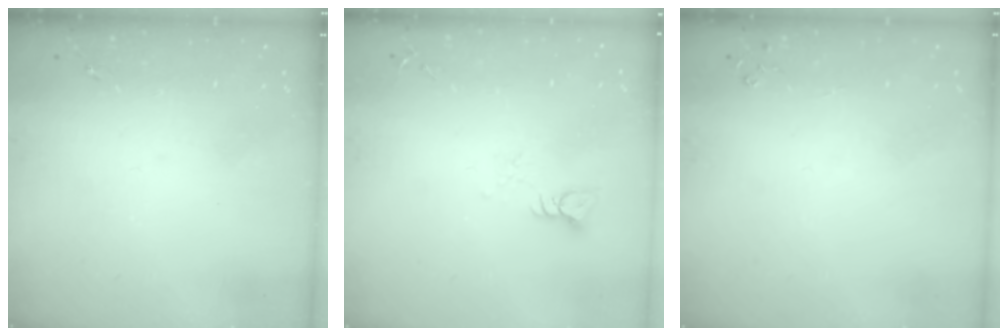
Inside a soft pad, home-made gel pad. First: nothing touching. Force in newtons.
{"total": 3.6, "press": 3.6, "slide": 0.4}
{"total": 2.8, "press": 2.8, "slide": 0.3}